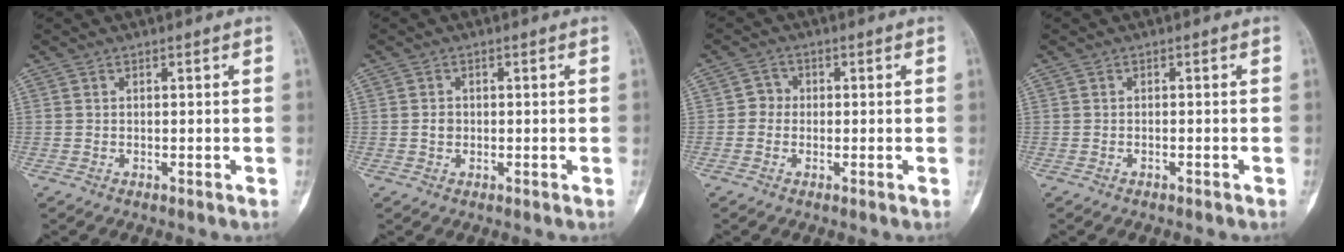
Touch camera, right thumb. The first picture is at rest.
{"total": 1.5, "force": [-0.1, 1.2, 0.8], "torque": [-0.009, 0.005, -0.003]}
{"total": 2.4, "force": [-0.3, 2.3, 0.8], "torque": [0.004, 0.010, -0.014]}
{"total": 0.6, "force": [-0.5, 0.1, 0.3], "torque": [-0.012, 0.007, -0.006]}